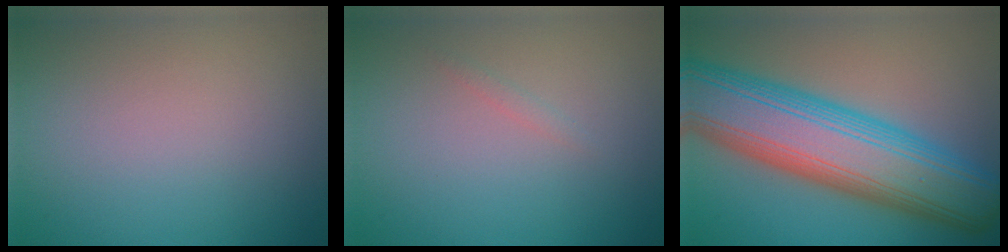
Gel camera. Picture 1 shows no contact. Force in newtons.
{"total": 0.5, "press": 0.5, "slide": 0.0}
{"total": 13.6, "press": 13.6, "slide": 0.1}